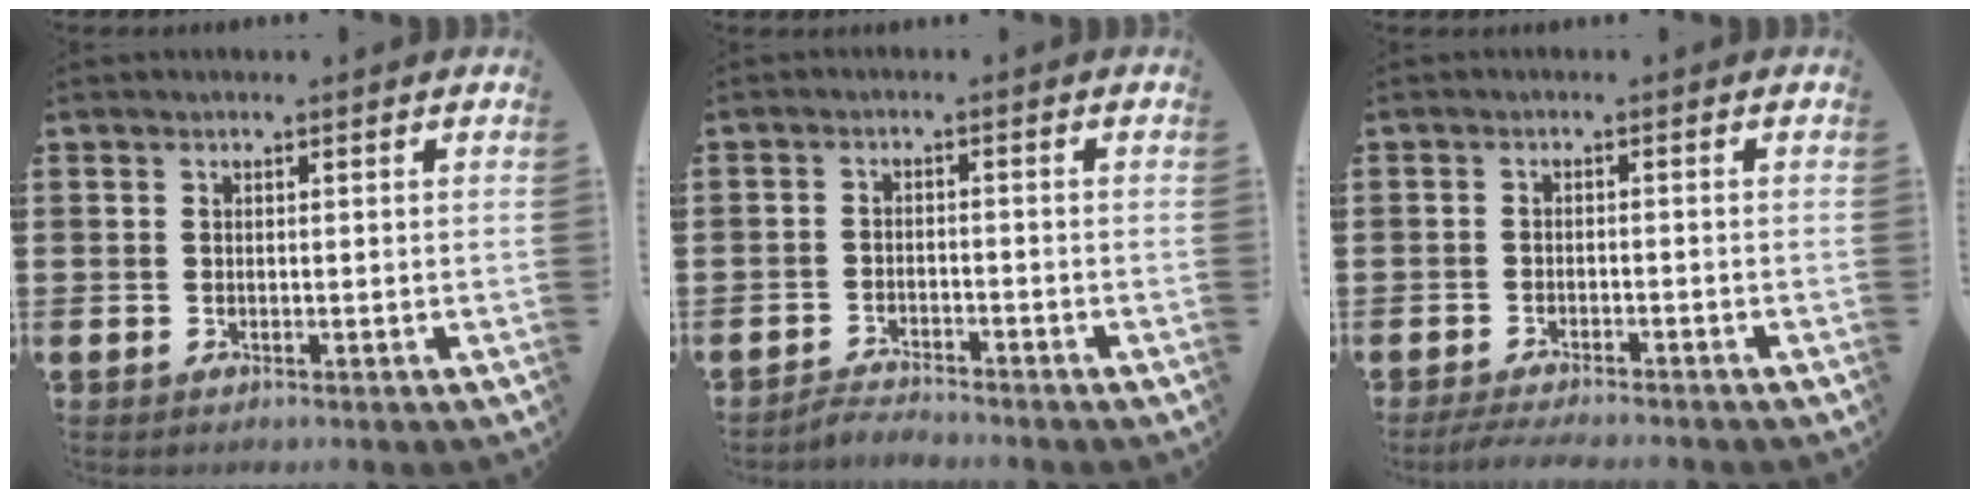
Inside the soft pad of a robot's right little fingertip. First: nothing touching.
{"total": 2.3, "force": [-2.3, -0.1, -0.2], "torque": [-0.002, 0.004, -0.050]}
{"total": 2.0, "force": [-2.0, 0.0, 0.6], "torque": [-0.010, 0.004, -0.039]}